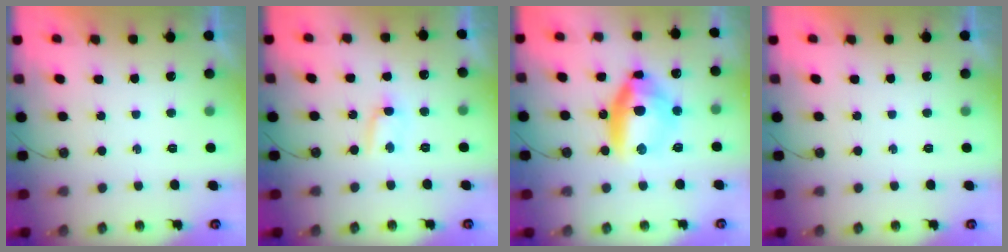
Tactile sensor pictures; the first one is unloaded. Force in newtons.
{"total": 3.9, "press": 3.8, "slide": 0.8}
{"total": 13.2, "press": 13.1, "slide": 1.4}
{"total": 0.0}